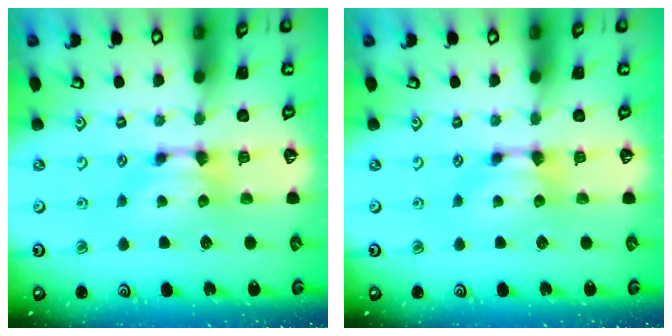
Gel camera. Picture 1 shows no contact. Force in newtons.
{"total": 0.0}